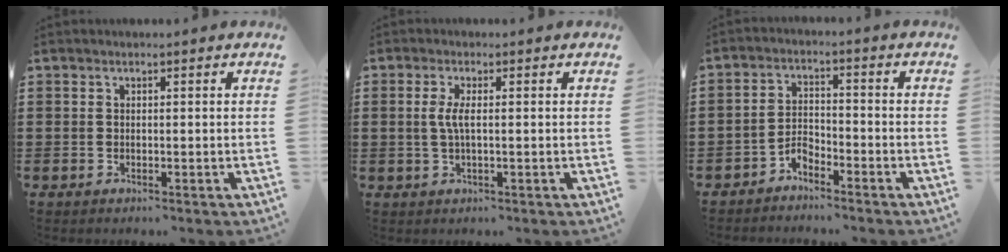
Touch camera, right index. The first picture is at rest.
{"total": 2.9, "force": [0.0, 0.5, 2.8], "torque": [-0.068, -0.007, -0.006]}
{"total": 2.9, "force": [-2.6, 0.9, 0.6], "torque": [-0.020, 0.008, -0.056]}